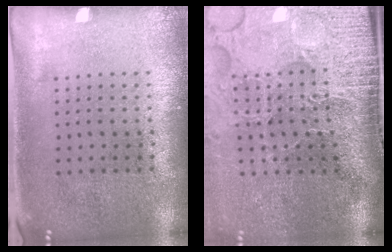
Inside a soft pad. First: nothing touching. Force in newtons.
{"total": 5.1, "press": 4.1, "slide": 3.1}